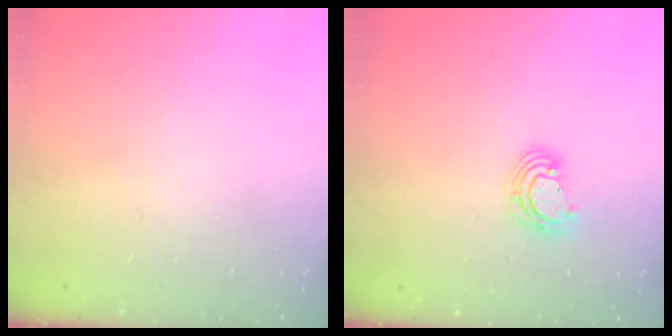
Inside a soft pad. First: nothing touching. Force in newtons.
{"total": 5.1, "press": 5.1, "slide": 0.3}